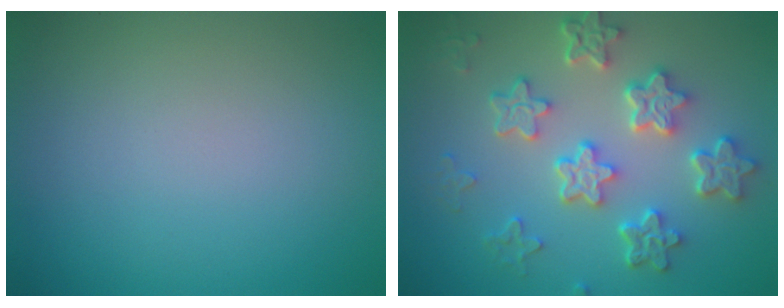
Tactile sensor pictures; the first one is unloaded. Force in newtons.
{"total": 6.5, "press": 5.0, "slide": 4.2}